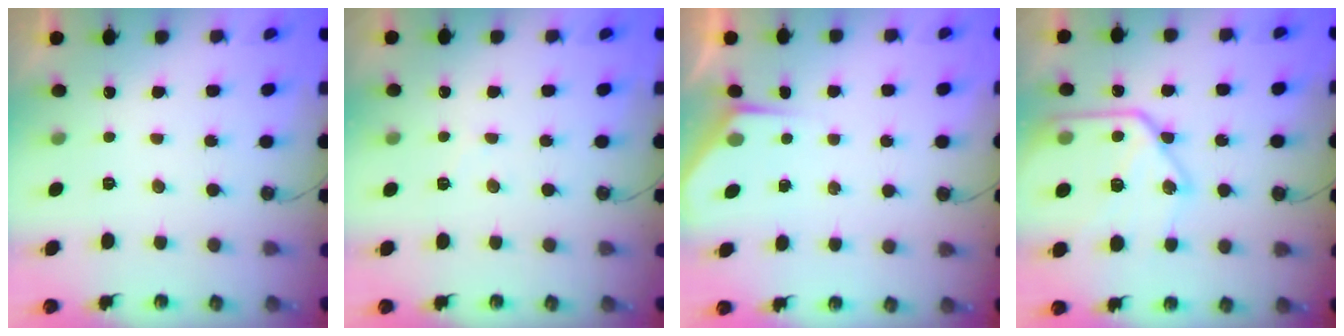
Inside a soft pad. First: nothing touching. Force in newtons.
{"total": 3.6, "press": 3.6, "slide": 0.6}
{"total": 2.9, "press": 2.8, "slide": 0.5}
{"total": 20.5, "press": 20.4, "slide": 2.1}